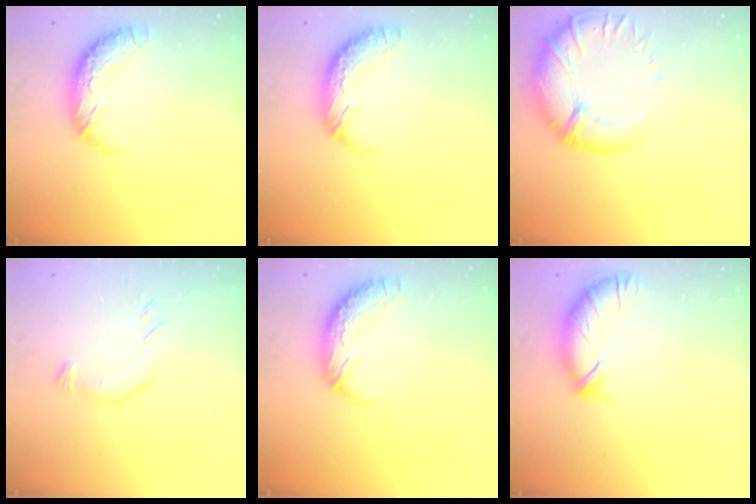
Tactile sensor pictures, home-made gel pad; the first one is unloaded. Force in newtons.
{"total": 0.0}
{"total": 4.4, "press": 2.3, "slide": 3.7}
{"total": 5.2, "press": 5.1, "slide": 1.1}
{"total": 0.0}
{"total": 3.1, "press": 3.0, "slide": 0.8}